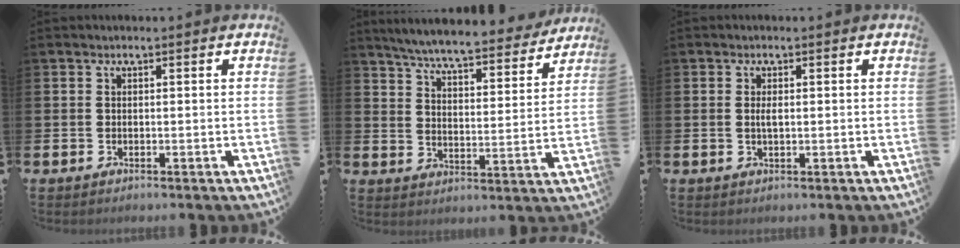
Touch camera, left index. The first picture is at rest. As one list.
[{"total": 6.5, "force": [6.2, 0.3, 1.9], "torque": [-0.060, -0.048, 0.103]}, {"total": 1.4, "force": [0.1, 0.5, 1.3], "torque": [-0.026, 0.003, 0.001]}]